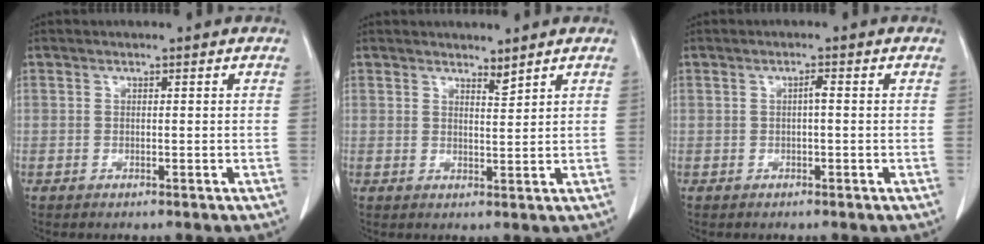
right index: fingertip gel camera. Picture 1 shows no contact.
{"total": 1.6, "force": [1.5, 0.1, 0.4], "torque": [-0.009, -0.008, 0.029]}
{"total": 1.1, "force": [-0.1, 0.1, 1.1], "torque": [-0.017, 0.003, -0.001]}